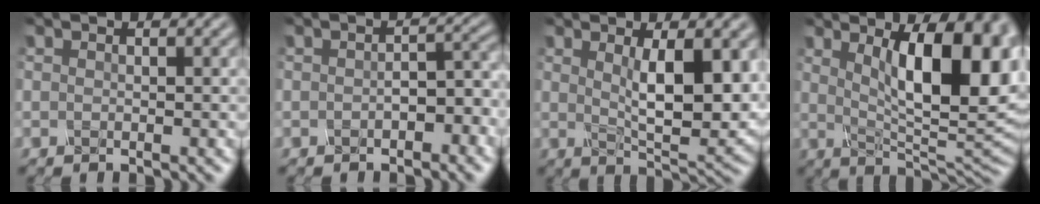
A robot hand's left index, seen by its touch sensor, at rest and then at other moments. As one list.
[{"total": 2.5, "force": [-1.0, 1.2, 2.0], "torque": [-0.030, 0.004, -0.016]}, {"total": 7.6, "force": [1.5, 2.2, 7.1], "torque": [-0.109, -0.009, 0.033]}, {"total": 12.9, "force": [3.4, 4.4, 11.6], "torque": [-0.133, 0.000, 0.051]}]